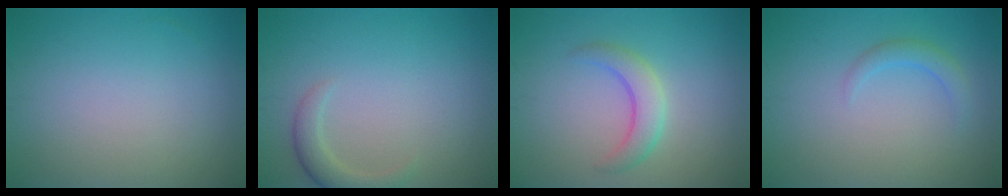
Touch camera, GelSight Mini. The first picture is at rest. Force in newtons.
{"total": 2.2, "press": 2.2, "slide": 0.2}
{"total": 2.9, "press": 2.9, "slide": 0.1}
{"total": 1.6, "press": 1.6, "slide": 0.0}